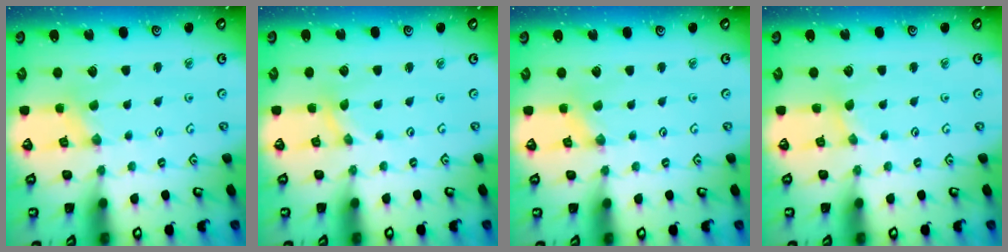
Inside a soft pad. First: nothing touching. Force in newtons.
{"total": 0.0}
{"total": 0.0}
{"total": 1.1, "press": 1.1, "slide": 0.3}